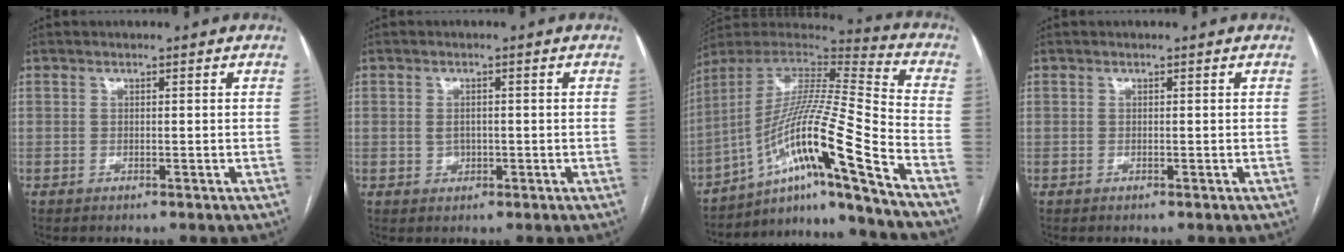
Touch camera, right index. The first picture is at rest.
{"total": 1.7, "force": [-0.2, 1.3, 1.1], "torque": [-0.019, 0.002, -0.001]}
{"total": 19.9, "force": [-11.1, -1.7, 16.4], "torque": [-0.316, -0.002, -0.195]}
{"total": 0.0}